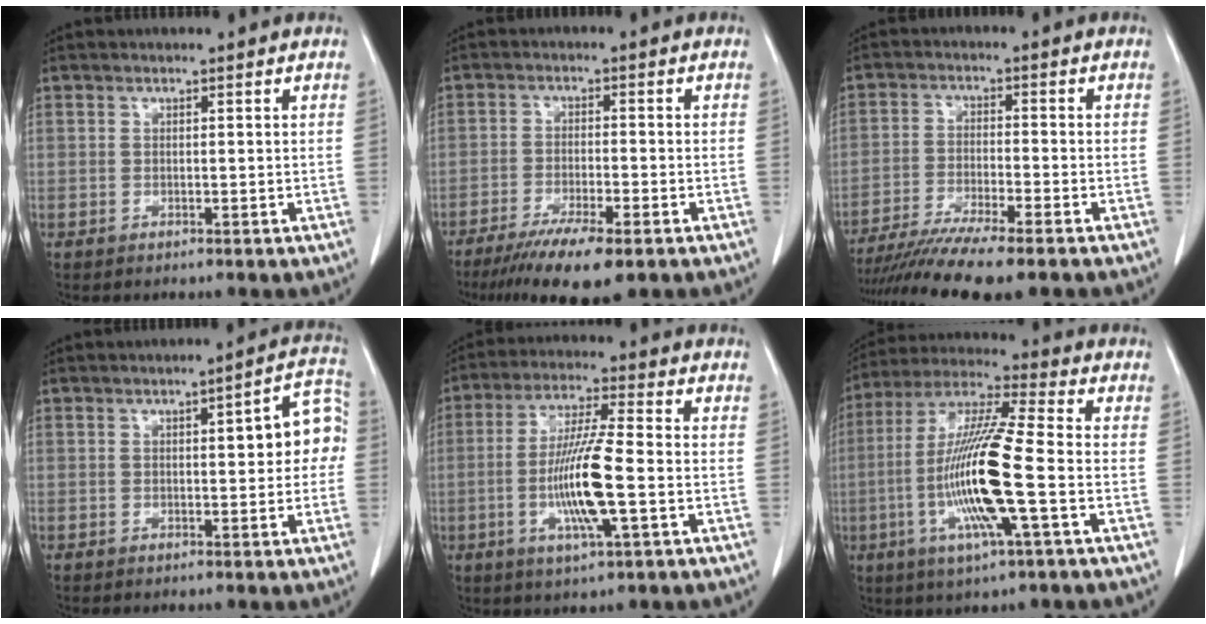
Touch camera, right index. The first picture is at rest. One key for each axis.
{"total": 9.7, "fx": -6.8, "fy": 1.3, "fz": 6.9, "tx": -0.111, "ty": -0.021, "tz": -0.106}
{"total": 11.9, "fx": -9.9, "fy": 0.0, "fz": 6.6, "tx": -0.102, "ty": -0.025, "tz": -0.158}
{"total": 7.4, "fx": 0.6, "fy": 2.0, "fz": 7.1, "tx": -0.083, "ty": 0.029, "tz": 0.004}
{"total": 11.6, "fx": -2.5, "fy": 0.6, "fz": 11.4, "tx": -0.221, "ty": -0.010, "tz": -0.051}
{"total": 15.9, "fx": -3.5, "fy": 0.6, "fz": 15.5, "tx": -0.314, "ty": -0.008, "tz": -0.073}